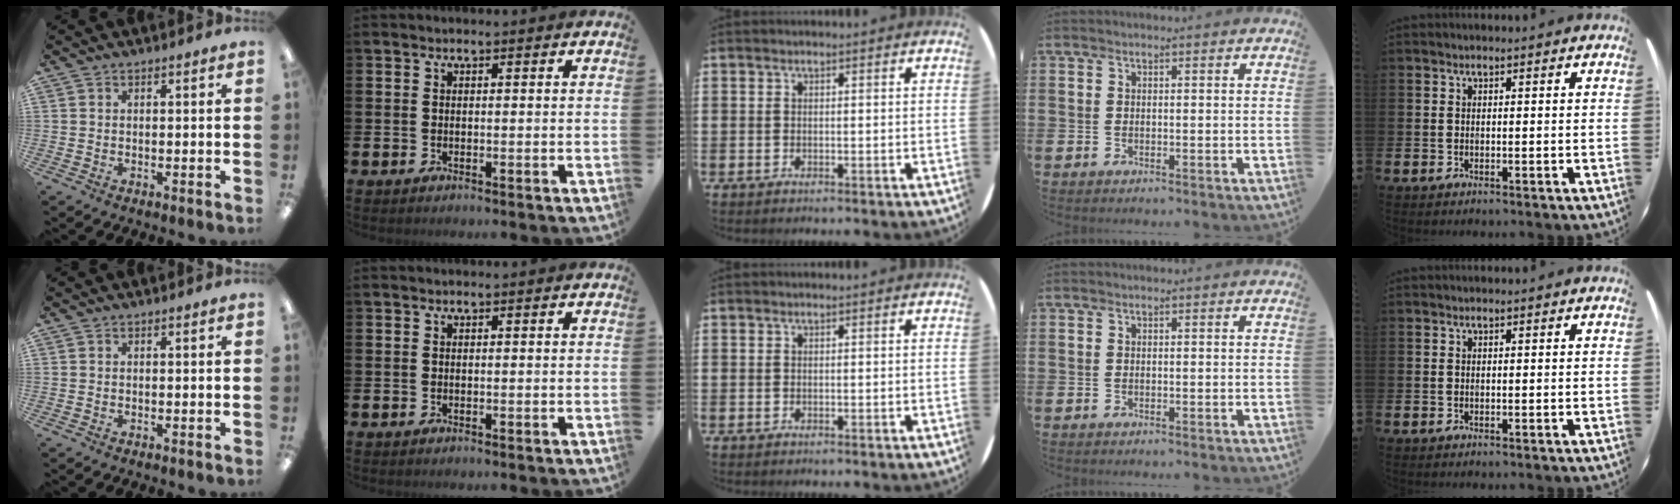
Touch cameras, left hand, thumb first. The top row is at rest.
{}